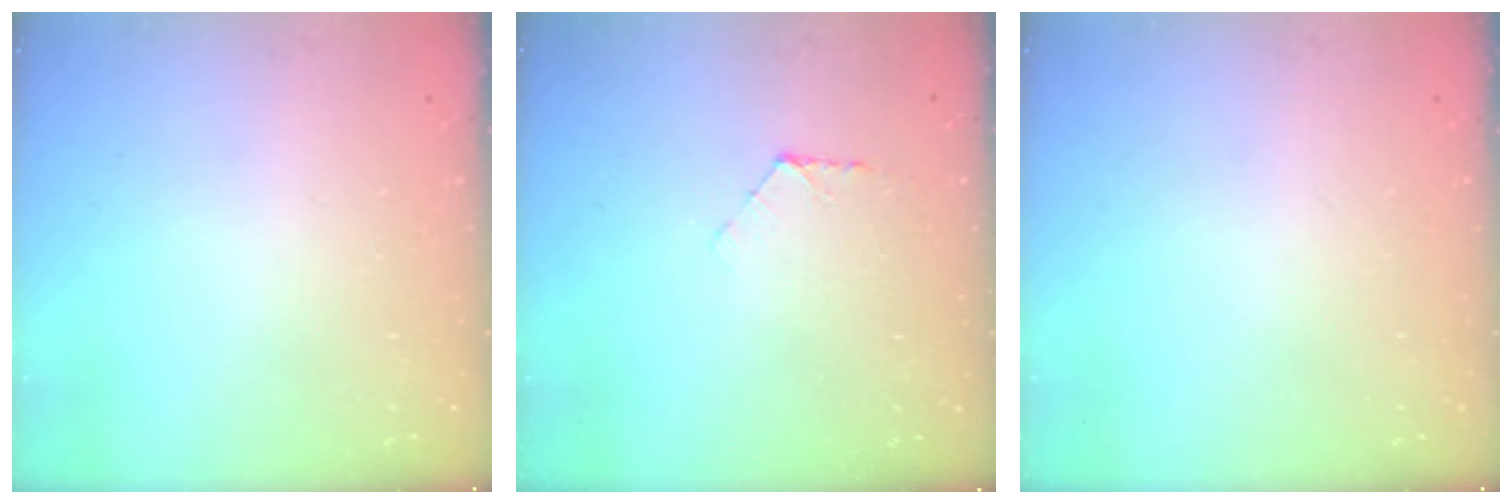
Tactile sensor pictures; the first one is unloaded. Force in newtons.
{"total": 5.8, "press": 5.7, "slide": 0.6}
{"total": 0.0}